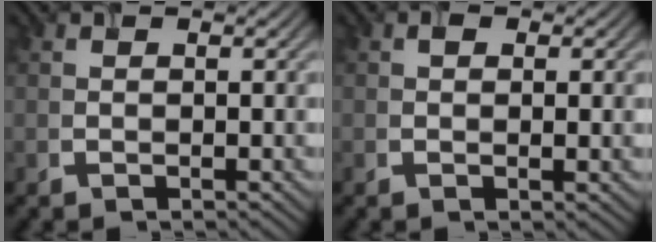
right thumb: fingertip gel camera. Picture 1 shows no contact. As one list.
[{"total": 1.0, "force": [0.2, 0.6, 0.8], "torque": [-0.014, -0.001, 0.009]}]